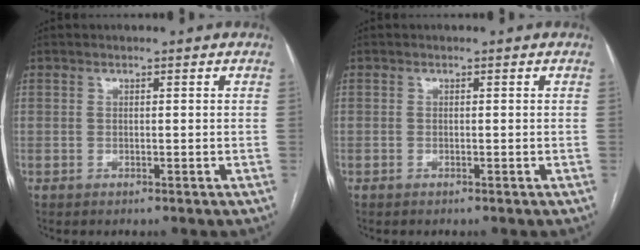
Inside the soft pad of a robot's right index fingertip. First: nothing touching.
{"total": 0.0}